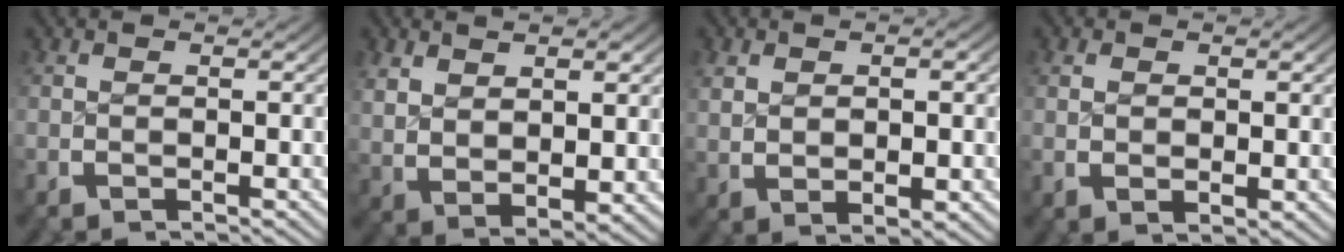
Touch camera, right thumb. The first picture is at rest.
{"total": 5.4, "force": [1.6, 3.3, 4.0], "torque": [-0.078, -0.013, 0.045]}
{"total": 3.1, "force": [0.9, 1.6, 2.5], "torque": [-0.045, -0.001, 0.026]}
{"total": 1.6, "force": [0.5, 0.9, 1.2], "torque": [-0.021, -0.006, 0.017]}